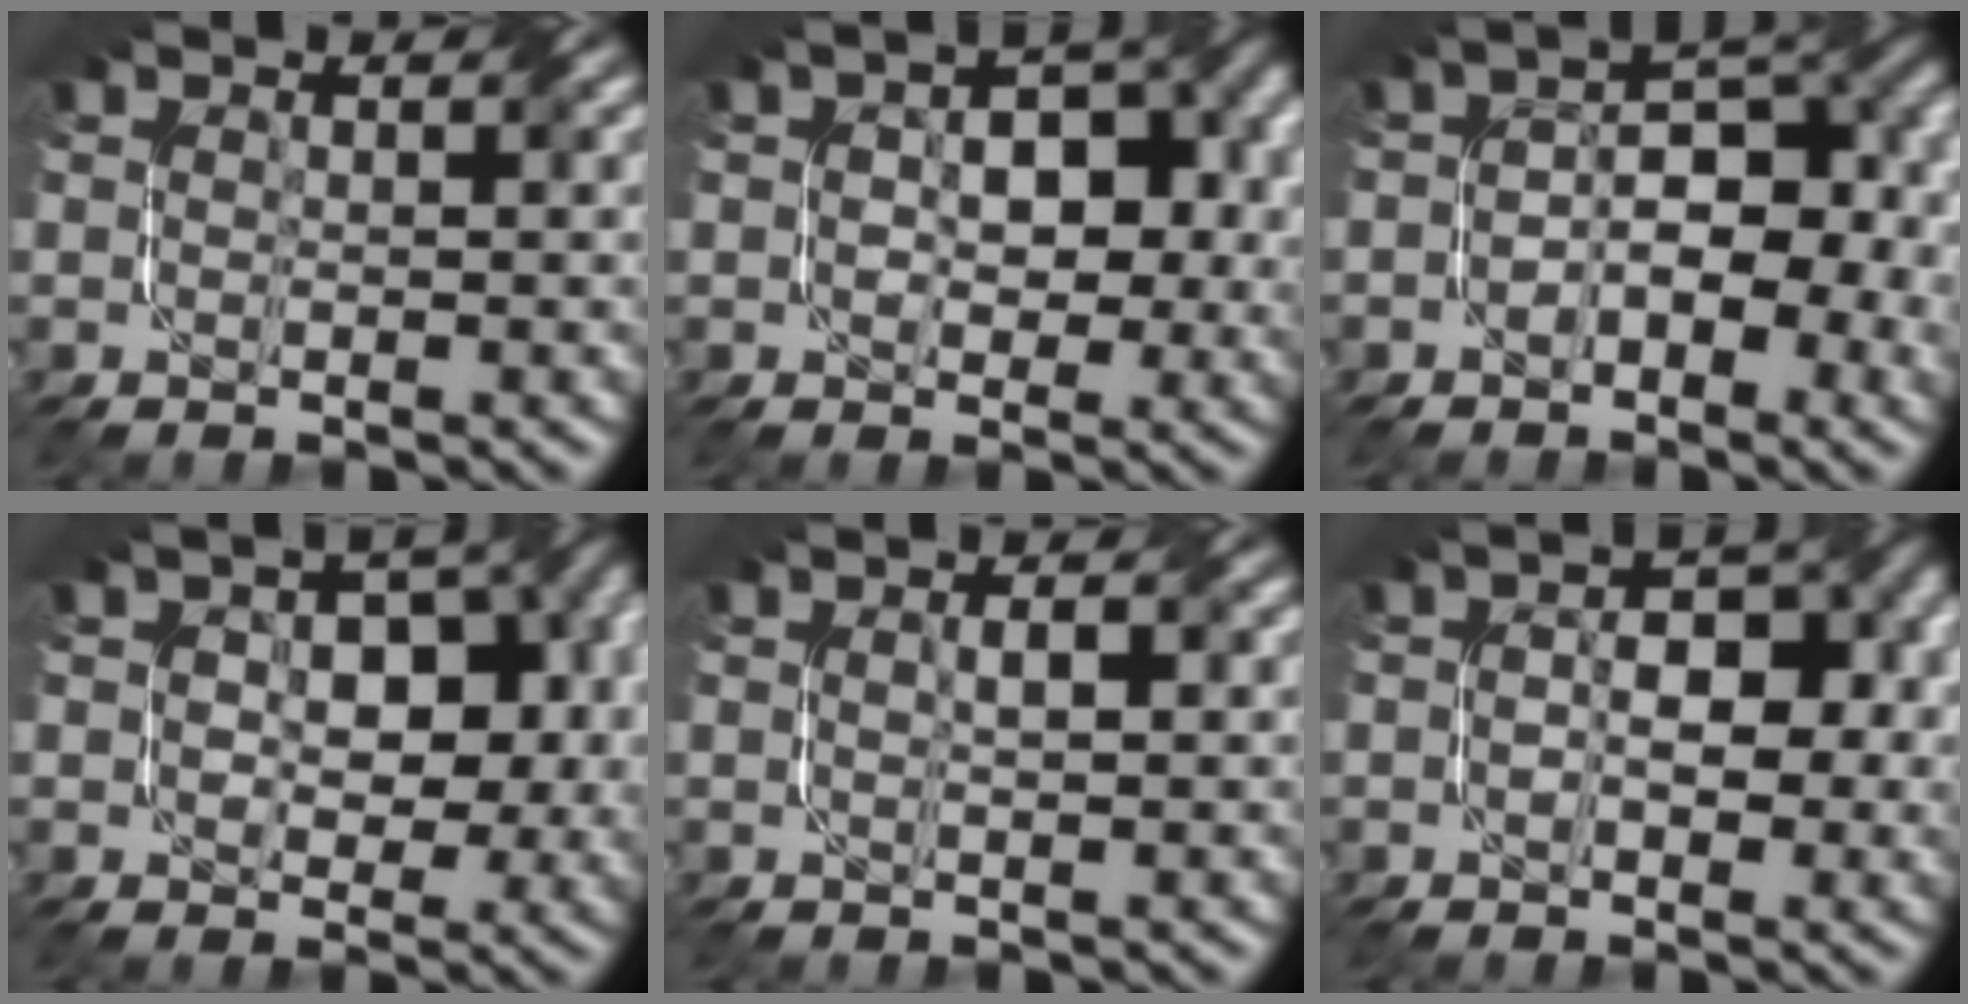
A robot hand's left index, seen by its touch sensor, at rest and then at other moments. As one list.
[{"total": 6.2, "force": [-0.4, 3.9, 4.8], "torque": [-0.051, 0.017, -0.007]}, {"total": 7.8, "force": [-1.7, 4.3, 6.3], "torque": [-0.080, 0.012, -0.036]}, {"total": 7.8, "force": [0.4, 4.9, 6.0], "torque": [-0.073, 0.006, 0.009]}, {"total": 0.9, "force": [0.1, -0.3, 0.8], "torque": [-0.017, 0.005, 0.003]}, {"total": 5.2, "force": [-0.5, 3.1, 4.2], "torque": [-0.050, 0.007, -0.011]}]